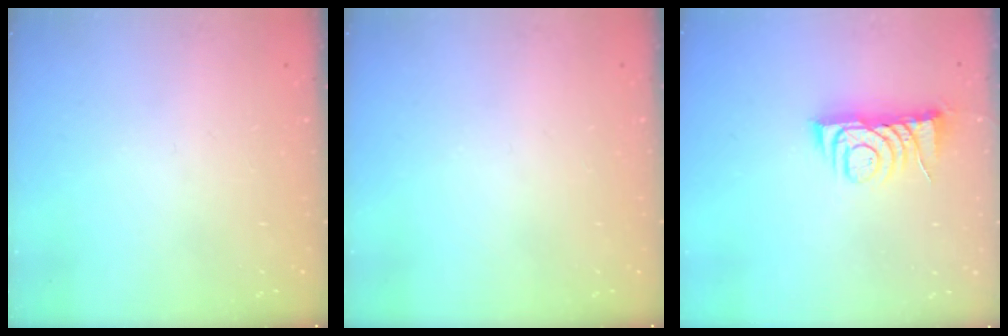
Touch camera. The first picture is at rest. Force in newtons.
{"total": 0.0}
{"total": 7.2, "press": 7.2, "slide": 0.3}